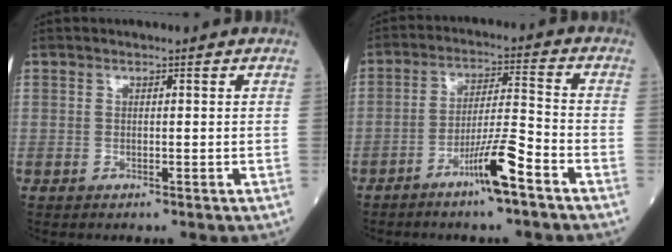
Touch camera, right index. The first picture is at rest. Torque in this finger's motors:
{"motor_torque": [2.07, -0.07, 1.05, 0.21]}